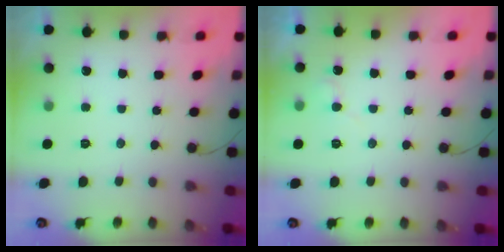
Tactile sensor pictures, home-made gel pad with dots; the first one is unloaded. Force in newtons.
{"total": 5.8, "press": 5.8, "slide": 0.4}